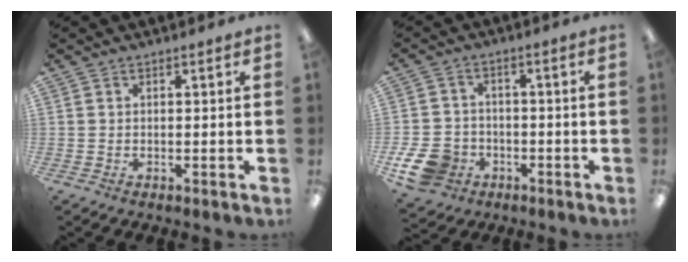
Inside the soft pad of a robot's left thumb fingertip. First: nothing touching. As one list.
[{"total": 10.2, "force": [-4.7, 7.7, 4.8], "torque": [-0.104, 0.030, -0.084]}]